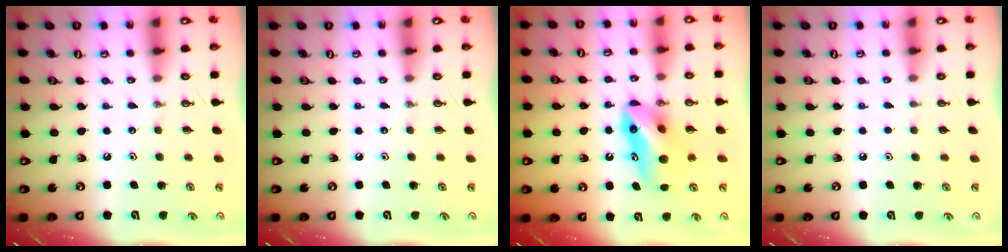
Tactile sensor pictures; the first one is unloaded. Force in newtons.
{"total": 0.0}
{"total": 10.7, "press": 8.6, "slide": 6.3}
{"total": 0.0}